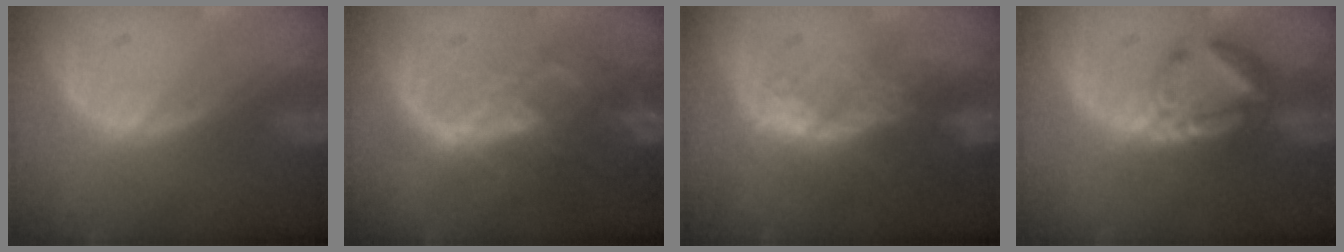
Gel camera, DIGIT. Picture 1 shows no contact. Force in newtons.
{"total": 8.9, "press": 7.5, "slide": 4.7}
{"total": 6.5, "press": 5.9, "slide": 2.7}
{"total": 6.5, "press": 5.9, "slide": 2.8}